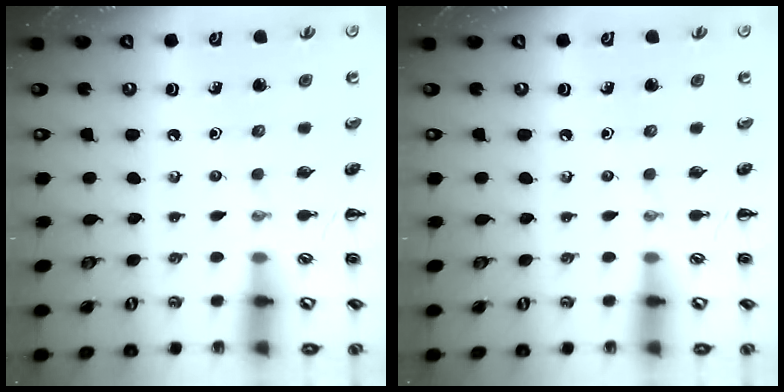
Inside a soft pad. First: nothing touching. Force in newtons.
{"total": 0.0}